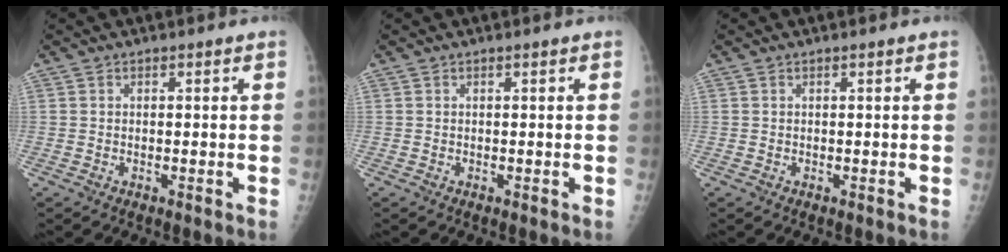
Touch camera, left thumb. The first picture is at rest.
{"total": 0.0}
{"total": 0.0}